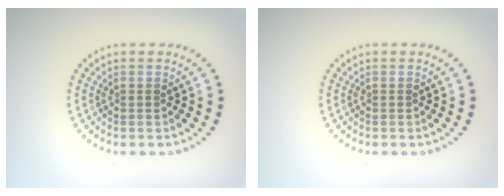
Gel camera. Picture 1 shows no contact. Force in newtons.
{"total": 0.0}